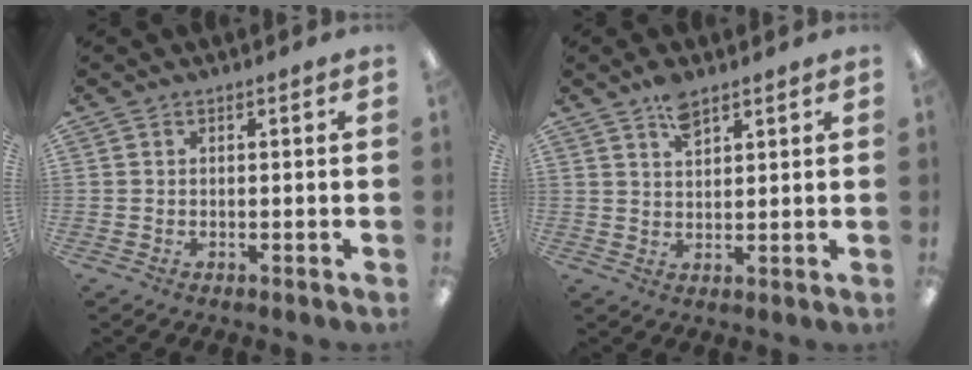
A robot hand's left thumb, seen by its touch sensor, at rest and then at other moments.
{"total": 5.0, "force": [3.6, 2.2, 2.7], "torque": [-0.046, -0.010, 0.063]}